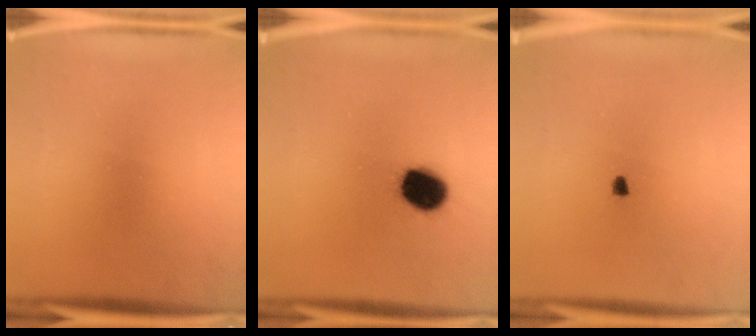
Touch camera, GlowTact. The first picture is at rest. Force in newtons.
{"total": 10.5}
{"total": 1.0}